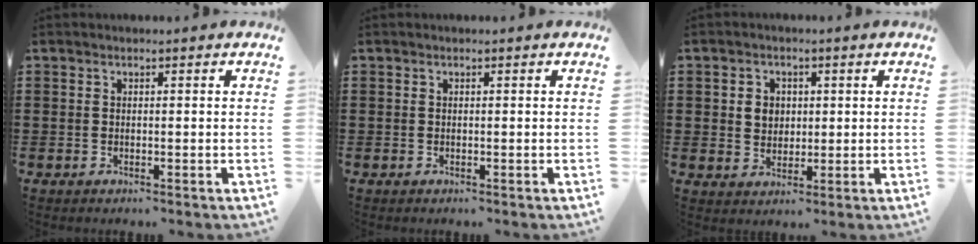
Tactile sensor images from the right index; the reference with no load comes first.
{"total": 0.0}
{"total": 3.3, "force": [0.7, 2.9, 1.3], "torque": [-0.037, 0.011, 0.010]}